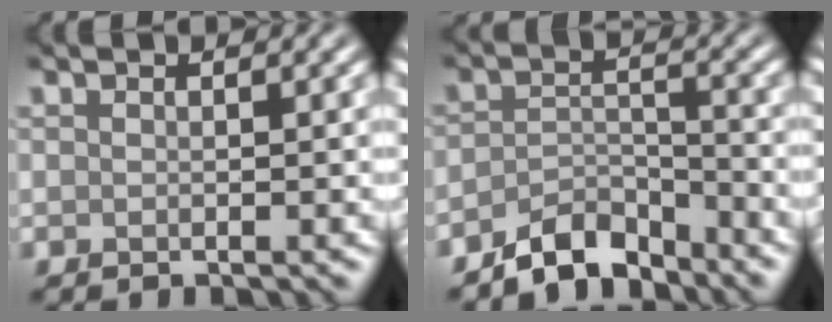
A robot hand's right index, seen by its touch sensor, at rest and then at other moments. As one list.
[{"total": 4.2, "force": [-3.6, 1.5, 1.4], "torque": [-0.021, 0.003, -0.071]}]